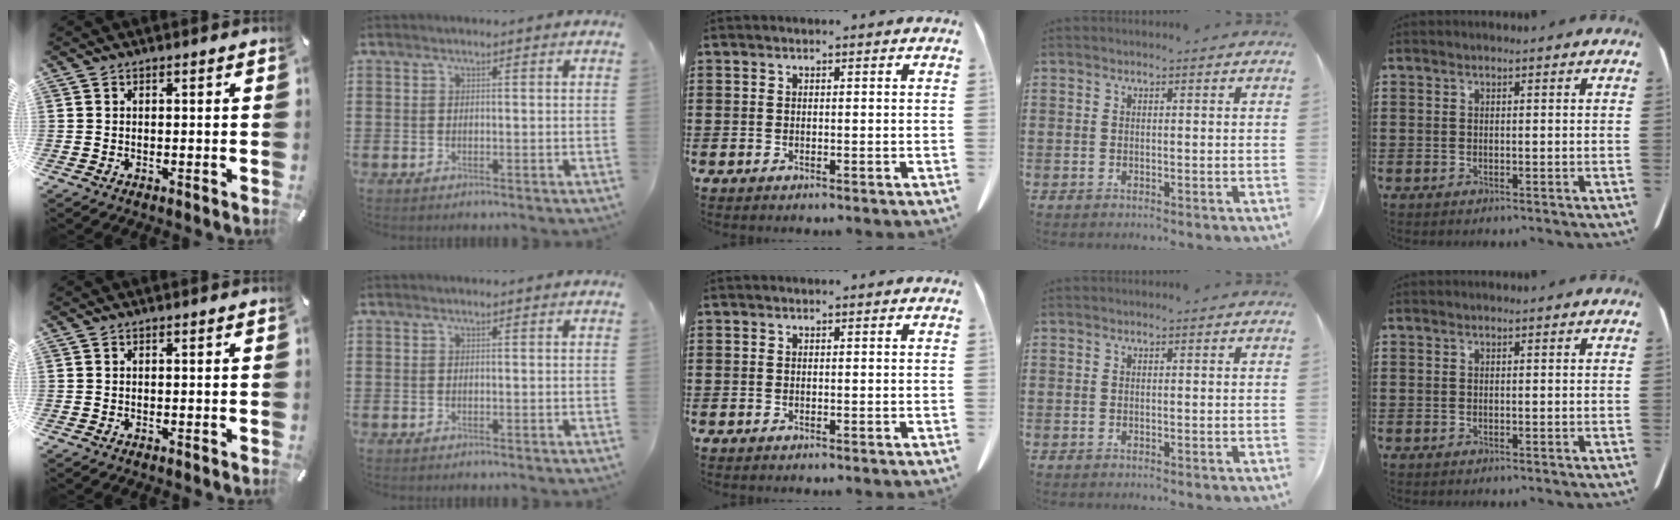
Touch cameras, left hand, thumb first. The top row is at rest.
{}